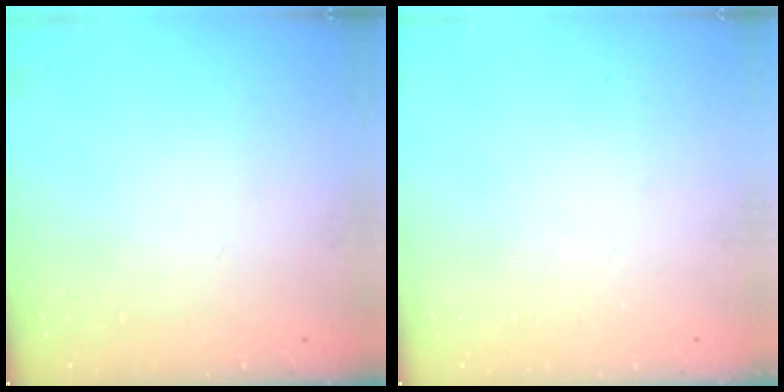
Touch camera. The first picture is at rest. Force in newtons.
{"total": 0.0}